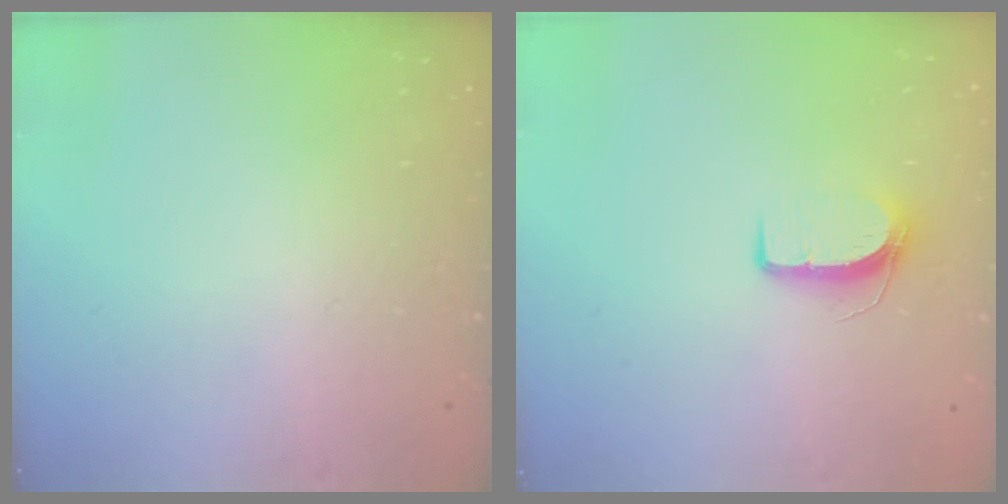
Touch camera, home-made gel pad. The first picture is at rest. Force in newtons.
{"total": 7.0, "press": 7.0, "slide": 0.6}